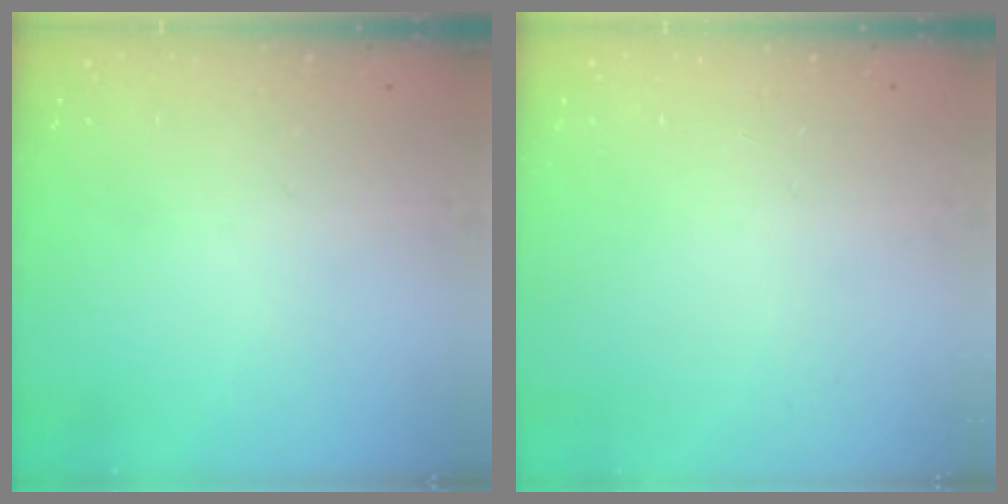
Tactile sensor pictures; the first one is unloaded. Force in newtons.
{"total": 0.0}